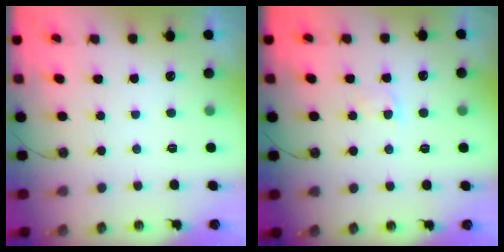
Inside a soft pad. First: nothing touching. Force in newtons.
{"total": 1.5, "press": 1.4, "slide": 0.3}